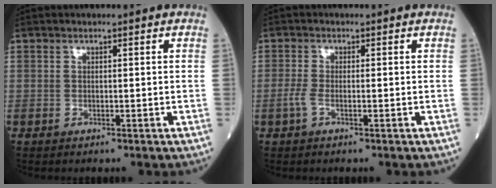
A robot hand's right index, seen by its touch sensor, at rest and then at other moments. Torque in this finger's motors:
{"motor_torque": [0.35, -0.27, 0.20, 0.06]}